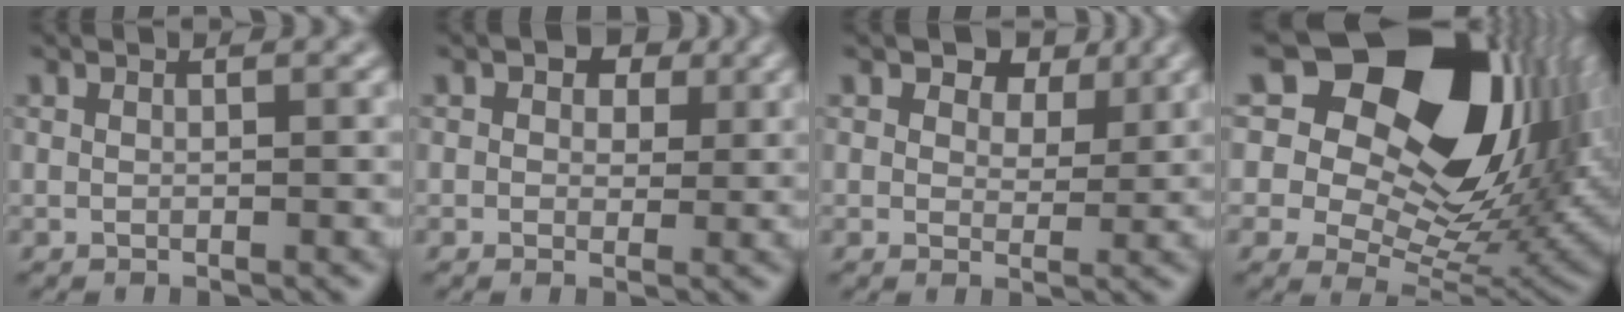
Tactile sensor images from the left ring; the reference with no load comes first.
{"total": 5.2, "force": [2.9, 3.3, 2.7], "torque": [-0.040, 0.026, 0.020]}
{"total": 4.5, "force": [3.2, 2.4, 2.0], "torque": [-0.031, 0.011, 0.028]}
{"total": 18.0, "force": [7.9, 11.4, 11.4], "torque": [-0.202, 0.045, 0.138]}